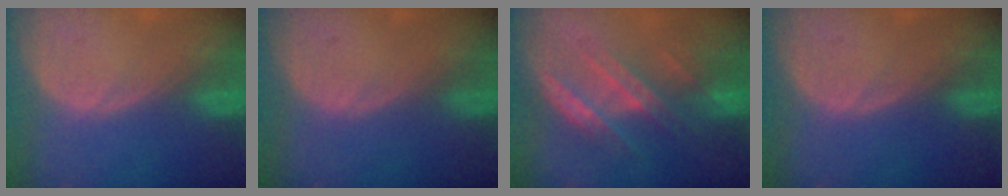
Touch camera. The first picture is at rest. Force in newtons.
{"total": 0.0}
{"total": 7.4, "press": 6.7, "slide": 3.1}
{"total": 0.0}